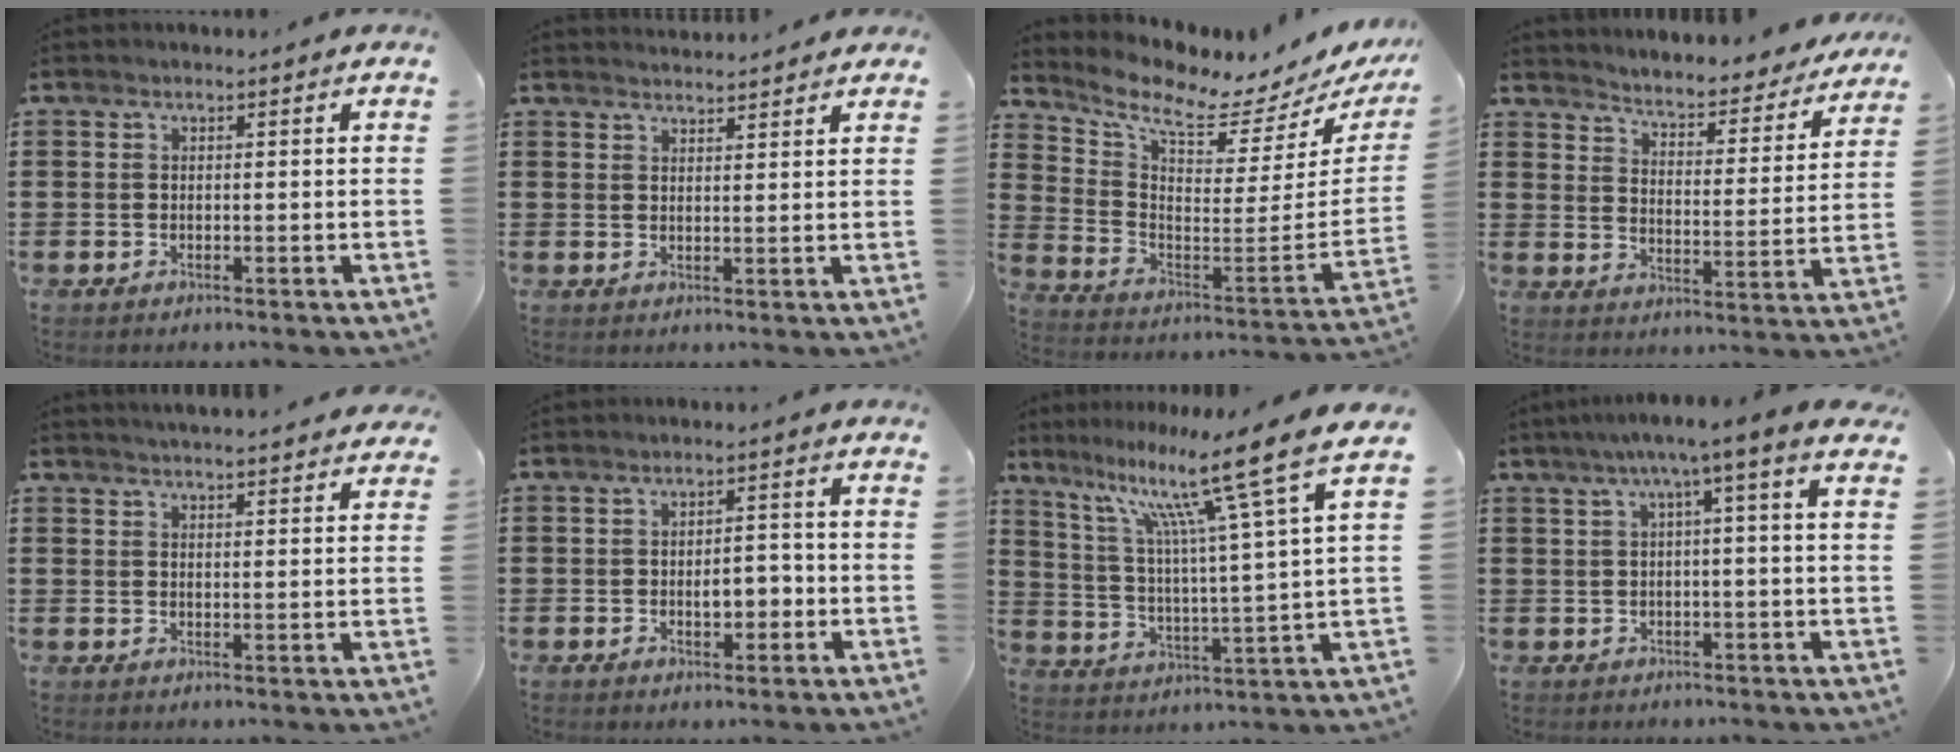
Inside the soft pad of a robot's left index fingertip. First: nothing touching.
{"total": 2.3, "force": [2.3, -0.1, 0.0], "torque": [-0.005, -0.004, 0.044]}
{"total": 6.7, "force": [5.2, 1.3, 4.1], "torque": [-0.099, -0.059, 0.080]}
{"total": 3.7, "force": [3.7, -0.3, 0.3], "torque": [-0.030, -0.039, 0.053]}
{"total": 3.2, "force": [3.2, -0.3, 0.2], "torque": [-0.013, -0.012, 0.057]}
{"total": 4.2, "force": [-0.8, 1.9, 3.6], "torque": [-0.059, 0.002, -0.019]}
{"total": 13.3, "force": [9.7, 0.0, 9.0], "torque": [-0.184, -0.061, 0.148]}
{"total": 3.8, "force": [1.0, -0.6, 3.7], "torque": [-0.070, -0.003, 0.009]}